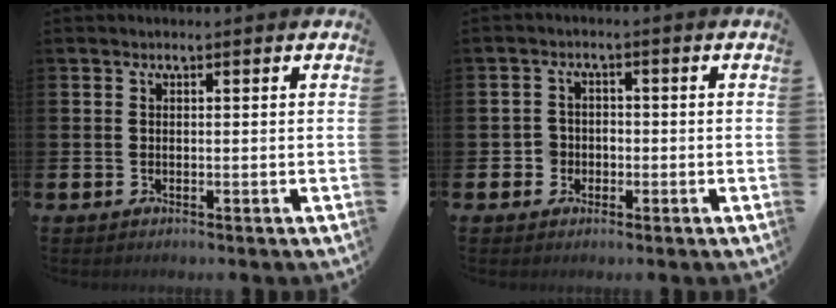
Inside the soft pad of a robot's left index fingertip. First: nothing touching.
{"total": 2.5, "force": [-1.0, 2.3, 0.1], "torque": [-0.009, 0.006, -0.027]}